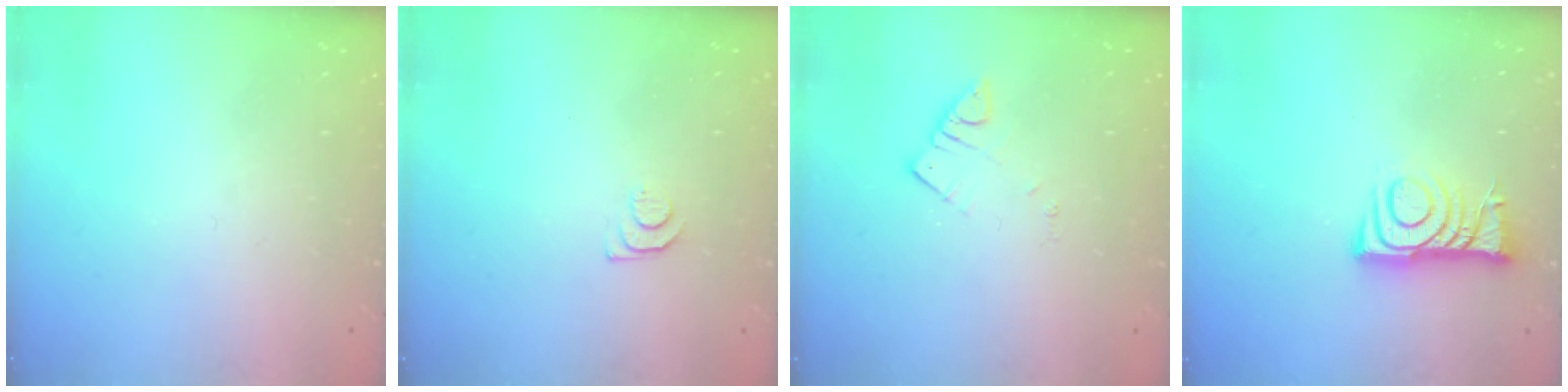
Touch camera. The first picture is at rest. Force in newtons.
{"total": 5.4, "press": 5.4, "slide": 0.7}
{"total": 2.8, "press": 2.7, "slide": 0.3}
{"total": 7.6, "press": 7.6, "slide": 0.7}